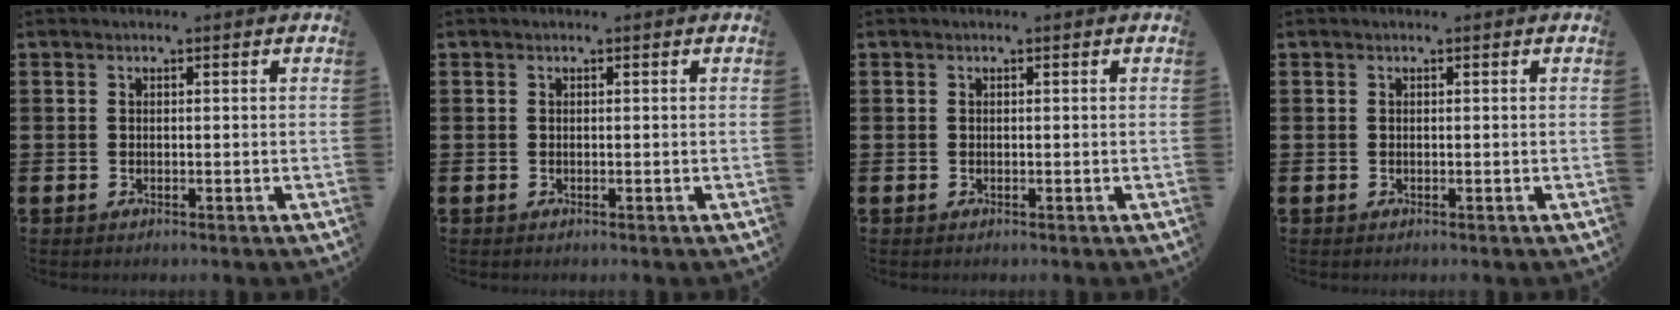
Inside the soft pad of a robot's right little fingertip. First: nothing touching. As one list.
[{"total": 0.0}, {"total": 0.0}, {"total": 0.0}]